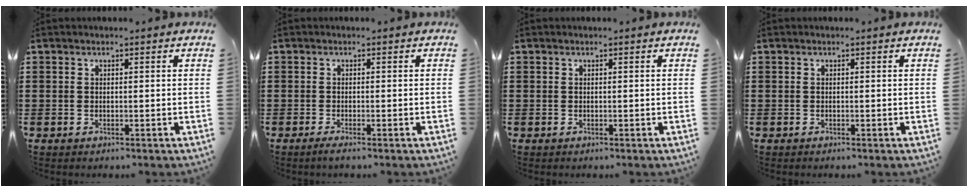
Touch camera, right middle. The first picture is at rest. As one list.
[{"total": 0.8, "force": [-0.5, -0.1, 0.6], "torque": [-0.011, -0.006, -0.008]}, {"total": 0.0}, {"total": 0.0}]